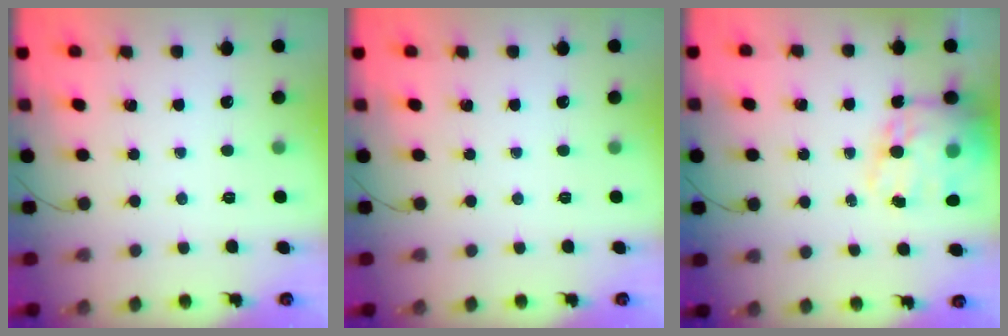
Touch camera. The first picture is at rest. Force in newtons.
{"total": 0.0}
{"total": 18.0, "press": 17.4, "slide": 4.6}